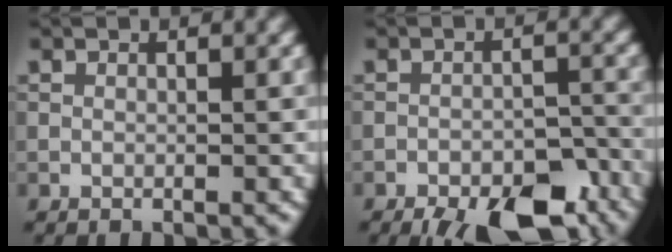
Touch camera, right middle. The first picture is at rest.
{"total": 9.4, "force": [-7.3, 3.4, 4.9], "torque": [-0.058, -0.014, -0.094]}